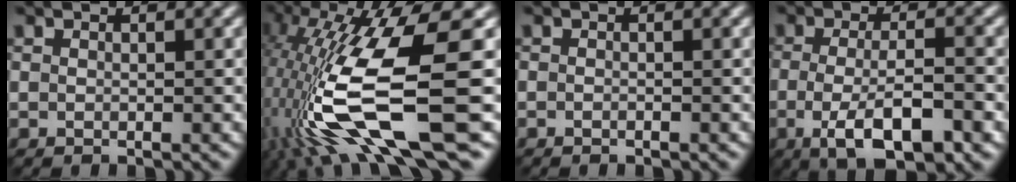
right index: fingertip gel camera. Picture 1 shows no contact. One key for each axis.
{"total": 12.8, "fx": -4.6, "fy": 3.2, "fz": 11.5, "tx": -0.242, "ty": 0.000, "tz": -0.065}
{"total": 0.7, "fx": -0.7, "fy": -0.1, "fz": 0.0, "tx": -0.006, "ty": 0.000, "tz": -0.008}
{"total": 6.1, "fx": -2.9, "fy": 1.4, "fz": 5.2, "tx": -0.091, "ty": -0.002, "tz": -0.038}